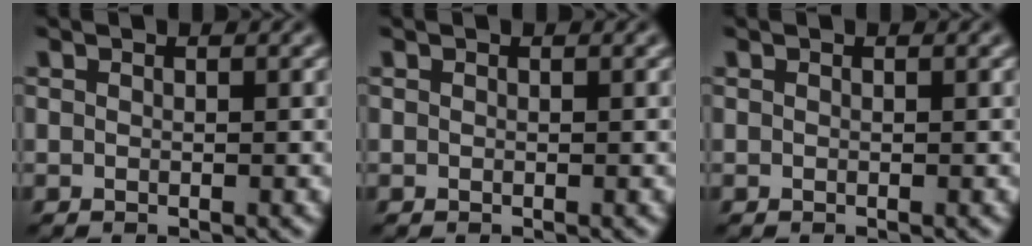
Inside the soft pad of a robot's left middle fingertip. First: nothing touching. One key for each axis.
{"total": 0.0}
{"total": 0.0}